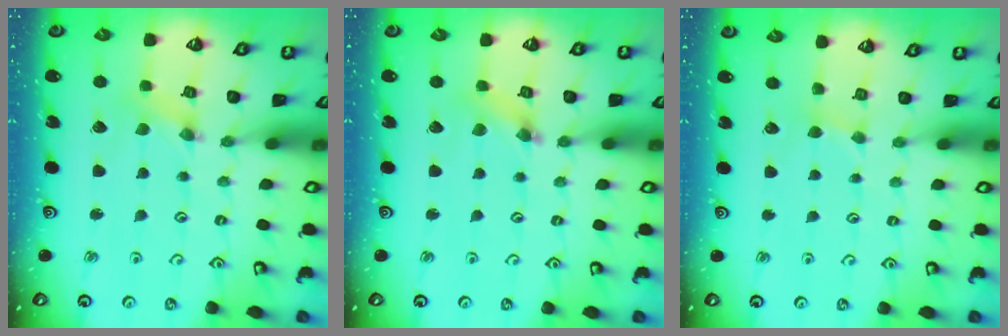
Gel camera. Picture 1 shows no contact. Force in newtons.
{"total": 3.4, "press": 3.4, "slide": 0.3}
{"total": 1.6, "press": 1.5, "slide": 0.2}